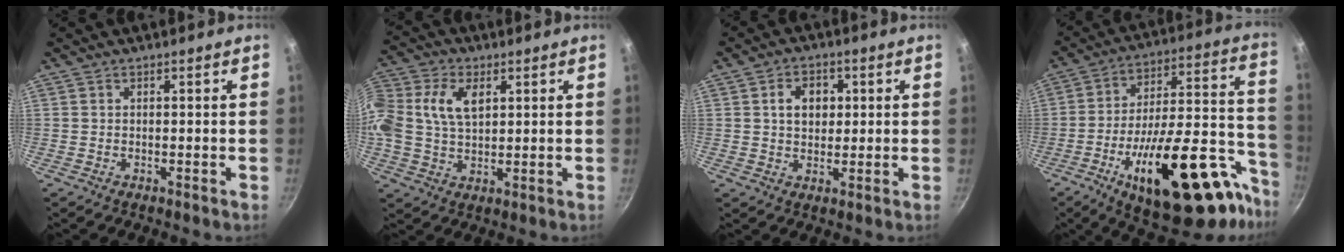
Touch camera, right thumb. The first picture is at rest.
{"total": 15.3, "force": [3.9, 10.5, 10.4], "torque": [-0.233, 0.029, 0.065]}
{"total": 6.0, "force": [1.3, 4.6, 3.7], "torque": [-0.039, 0.004, 0.019]}
{"total": 31.5, "force": [-15.6, 12.5, 24.4], "torque": [-0.311, 0.085, -0.227]}